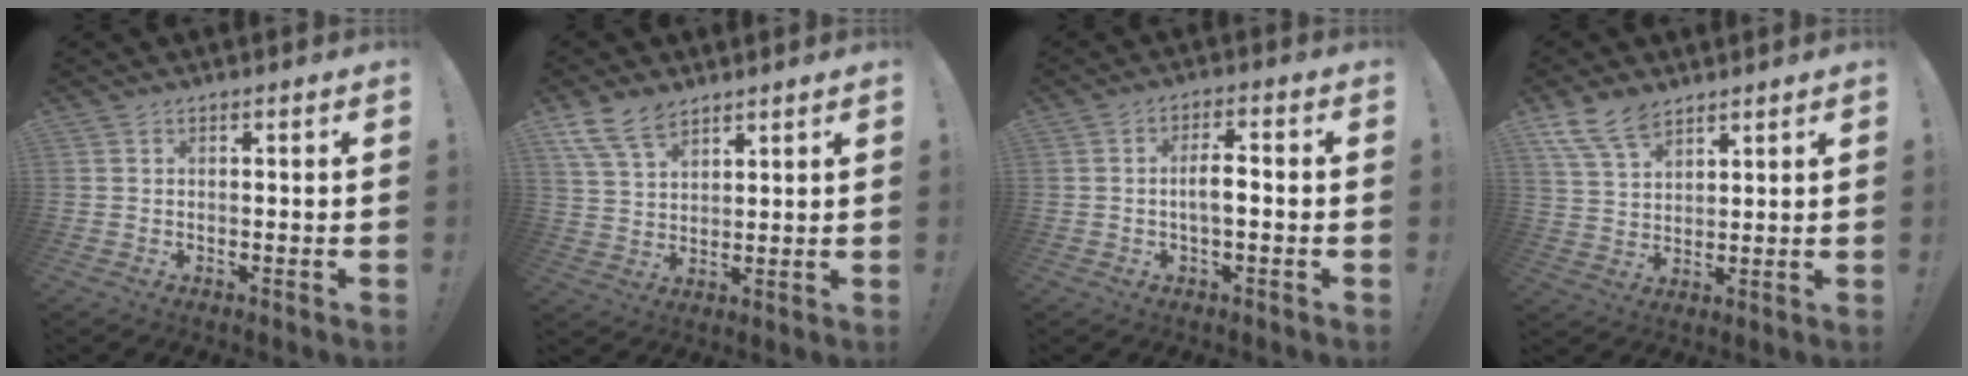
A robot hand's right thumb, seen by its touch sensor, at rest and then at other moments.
{"total": 9.6, "force": [7.1, 4.8, 4.4], "torque": [-0.089, -0.029, 0.140]}
{"total": 5.3, "force": [-1.0, 1.7, 4.9], "torque": [-0.084, 0.010, -0.018]}
{"total": 9.7, "force": [7.2, 4.9, 4.2], "torque": [-0.087, -0.032, 0.143]}